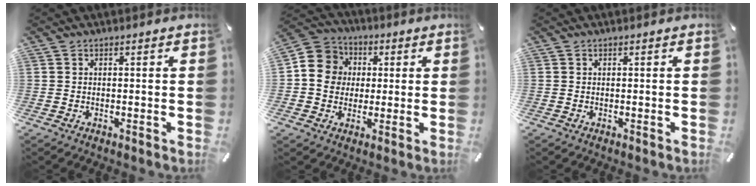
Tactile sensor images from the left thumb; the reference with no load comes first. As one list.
[{"total": 8.8, "force": [0.0, 8.5, 2.3], "torque": [-0.048, 0.014, 0.002]}, {"total": 0.0}]